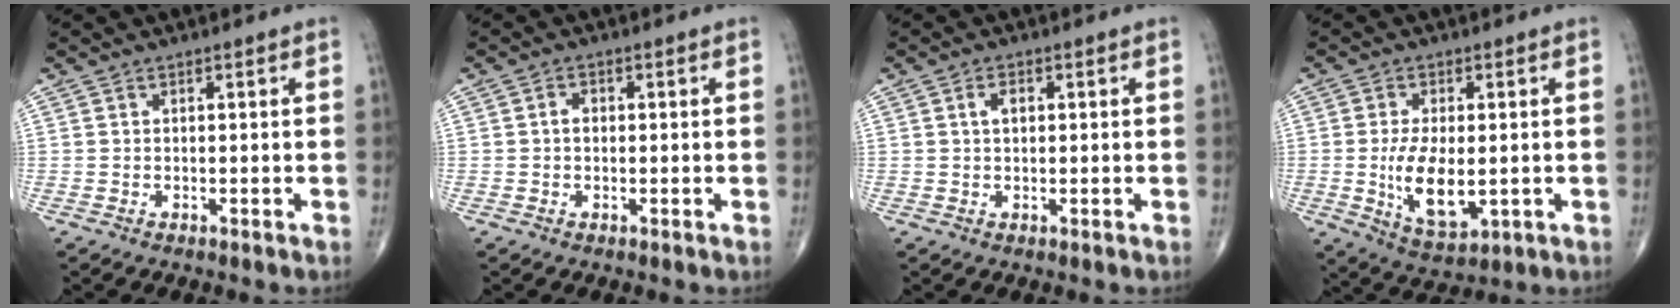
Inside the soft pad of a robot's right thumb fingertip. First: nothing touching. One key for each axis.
{"total": 1.7, "fx": 0.0, "fy": 1.3, "fz": 1.1, "tx": -0.013, "ty": 0.008, "tz": -0.002}
{"total": 2.3, "fx": 0.5, "fy": 1.4, "fz": 1.8, "tx": -0.029, "ty": 0.006, "tz": 0.009}
{"total": 8.5, "fx": -0.9, "fy": 4.3, "fz": 7.3, "tx": -0.120, "ty": -0.018, "tz": -0.005}